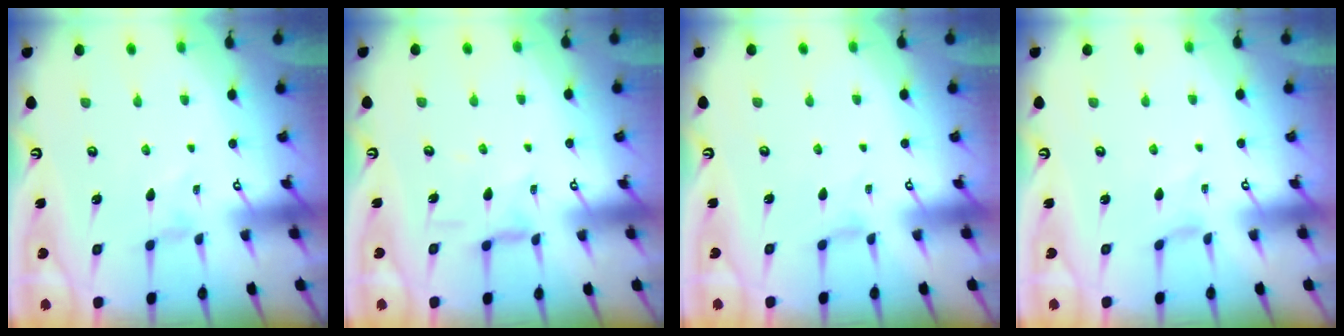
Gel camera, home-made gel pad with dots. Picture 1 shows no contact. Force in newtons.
{"total": 5.8, "press": 5.8, "slide": 0.5}
{"total": 0.7, "press": 0.6, "slide": 0.3}
{"total": 0.0}